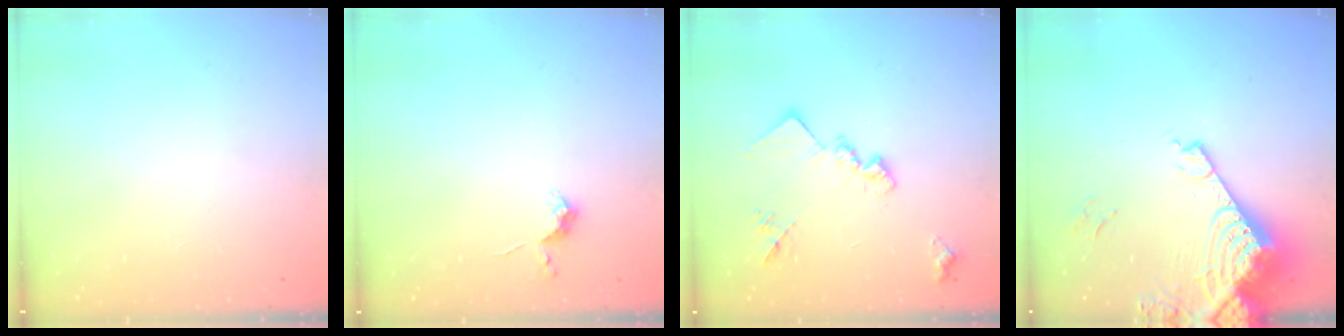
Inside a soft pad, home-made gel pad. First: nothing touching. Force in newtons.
{"total": 7.0, "press": 6.9, "slide": 0.9}
{"total": 15.4, "press": 15.3, "slide": 1.0}
{"total": 12.7, "press": 12.7, "slide": 1.3}